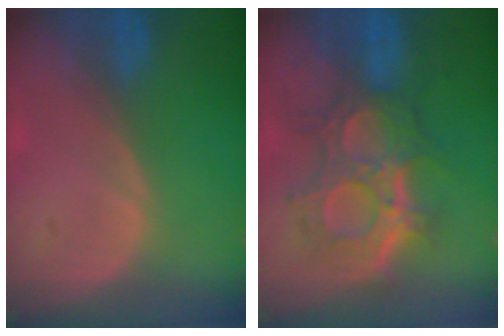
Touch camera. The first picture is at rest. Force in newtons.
{"total": 10.3, "press": 9.8, "slide": 3.3}